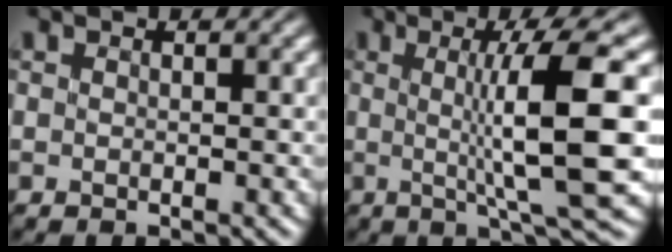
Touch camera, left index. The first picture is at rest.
{"total": 9.2, "force": [0.5, 1.4, 9.1], "torque": [-0.126, 0.000, 0.013]}